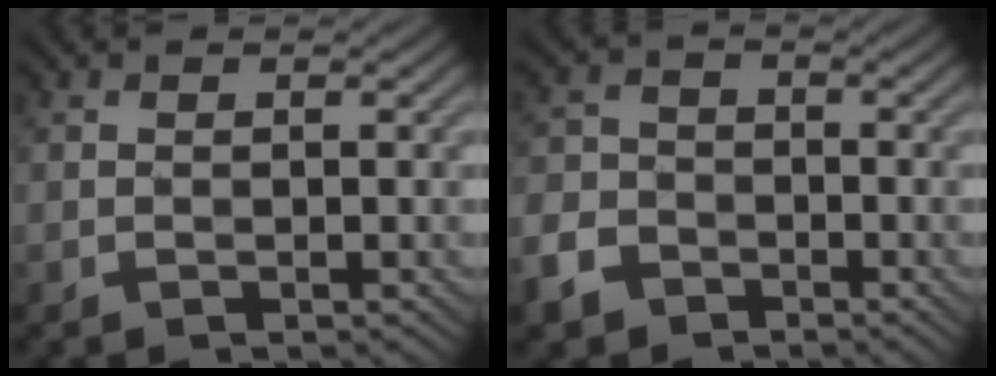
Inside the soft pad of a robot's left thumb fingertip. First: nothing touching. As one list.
[{"total": 4.7, "force": [-3.0, 3.3, 1.5], "torque": [-0.048, -0.002, -0.067]}]